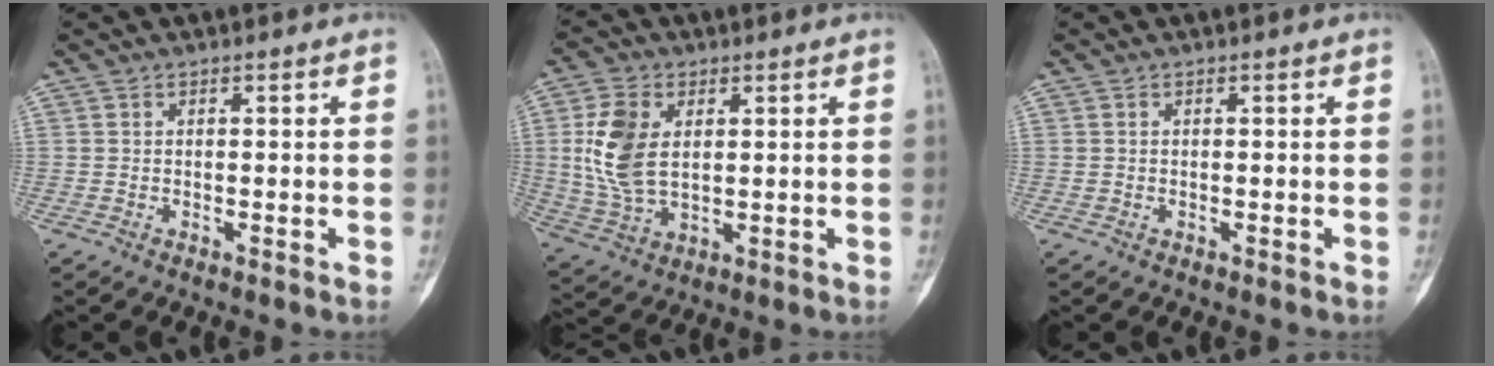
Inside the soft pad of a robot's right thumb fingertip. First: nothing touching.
{"total": 11.4, "force": [2.1, 6.9, 8.8], "torque": [-0.178, -0.005, 0.047]}
{"total": 0.0}